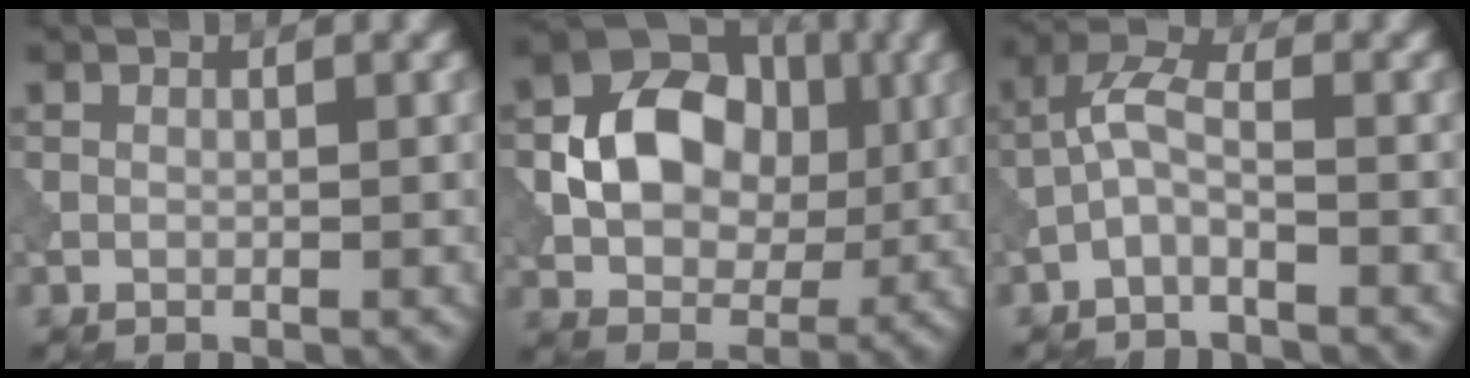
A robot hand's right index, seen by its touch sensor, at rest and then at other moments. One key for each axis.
{"total": 9.1, "fx": 0.3, "fy": 6.9, "fz": 5.9, "tx": -0.099, "ty": 0.002, "tz": -0.001}
{"total": 3.0, "fx": -1.2, "fy": 1.0, "fz": 2.5, "tx": -0.056, "ty": 0.012, "tz": -0.036}